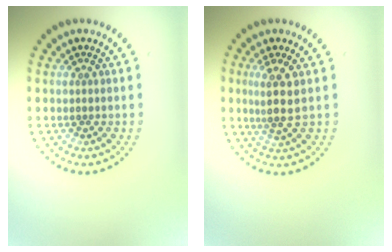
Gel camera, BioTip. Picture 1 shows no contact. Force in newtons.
{"total": 2.8, "press": 2.3, "slide": 1.6}